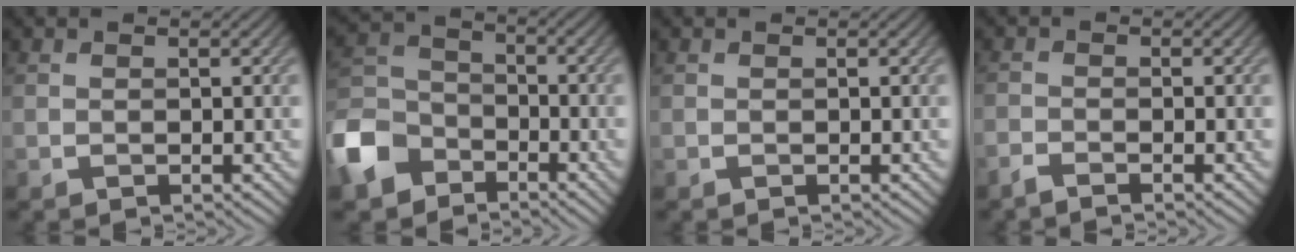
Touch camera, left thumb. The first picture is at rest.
{"total": 9.9, "force": [-6.0, 6.5, 4.5], "torque": [-0.122, -0.008, -0.145]}
{"total": 0.0}
{"total": 1.8, "force": [-1.6, 0.0, 0.8], "torque": [-0.020, -0.004, -0.040]}